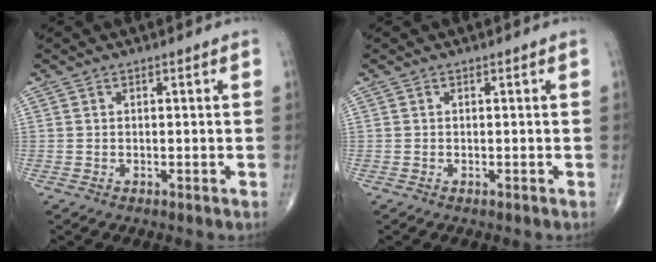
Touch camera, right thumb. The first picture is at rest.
{"total": 0.0}